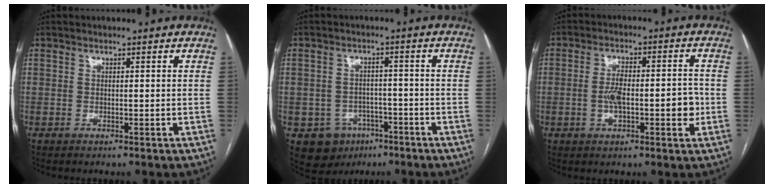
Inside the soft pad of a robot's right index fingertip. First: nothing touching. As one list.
[{"total": 6.8, "force": [-3.5, 5.6, 1.5], "torque": [-0.024, 0.011, -0.041]}, {"total": 8.4, "force": [-1.4, 2.9, 7.7], "torque": [-0.133, 0.018, -0.020]}]